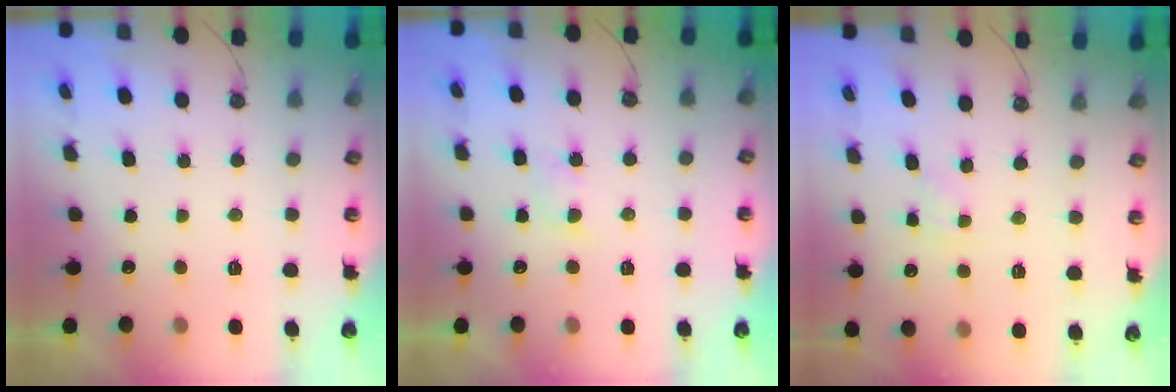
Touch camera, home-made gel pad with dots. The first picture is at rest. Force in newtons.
{"total": 3.2, "press": 3.2, "slide": 0.6}
{"total": 2.2, "press": 2.1, "slide": 0.3}